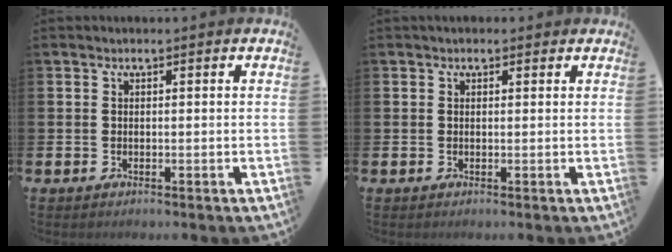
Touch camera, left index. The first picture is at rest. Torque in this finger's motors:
{"motor_torque": [0.91, -1.23, 0.12, 0.11]}